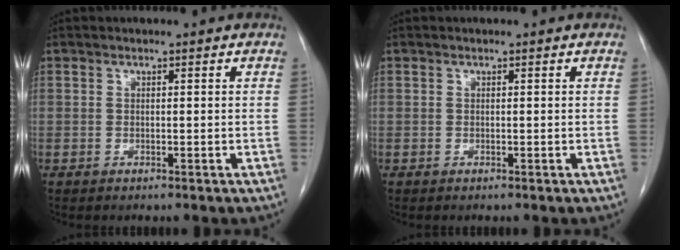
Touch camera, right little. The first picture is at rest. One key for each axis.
{"total": 0.0}